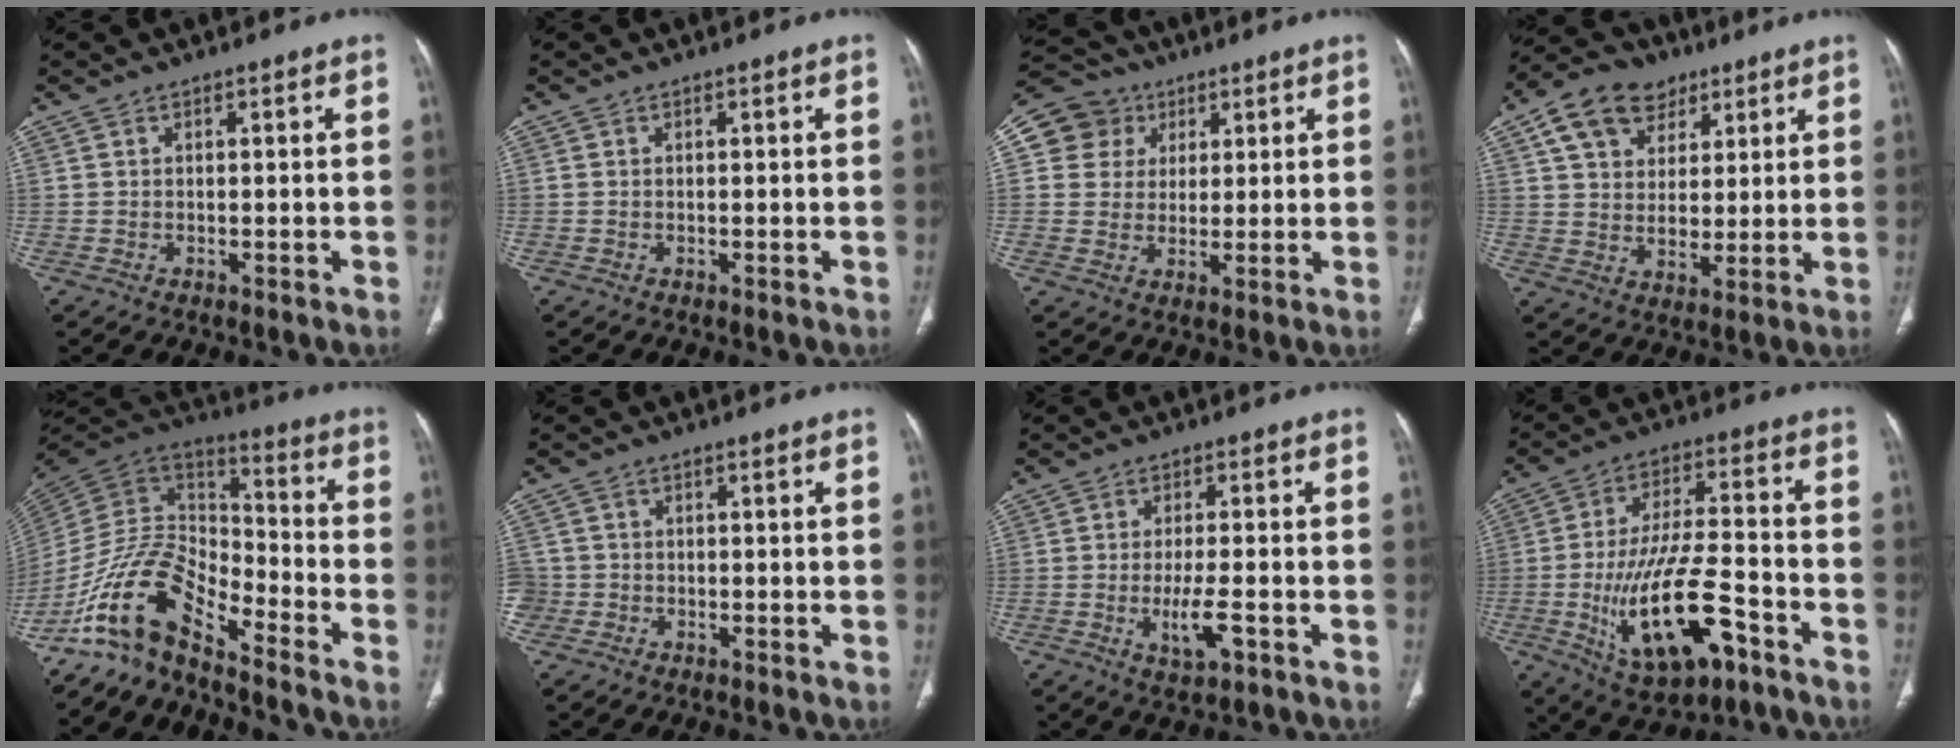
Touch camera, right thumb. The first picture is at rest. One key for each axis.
{"total": 0.0}
{"total": 9.1, "fx": 3.1, "fy": 8.4, "fz": 1.7, "tx": -0.001, "ty": 0.003, "tz": 0.050}
{"total": 13.9, "fx": 6.9, "fy": 10.0, "fz": 6.8, "tx": -0.093, "ty": -0.011, "tz": 0.121}
{"total": 14.8, "fx": -11.0, "fy": 5.7, "fz": 8.0, "tx": -0.138, "ty": 0.099, "tz": -0.221}
{"total": 3.8, "fx": -1.4, "fy": 3.5, "fz": 0.7, "tx": -0.015, "ty": 0.017, "tz": -0.032}
{"total": 5.7, "fx": -1.9, "fy": 1.8, "fz": 5.1, "tx": -0.092, "ty": -0.003, "tz": -0.030}
{"total": 18.6, "fx": -7.3, "fy": 7.6, "fz": 15.3, "tx": -0.274, "ty": 0.033, "tz": -0.111}